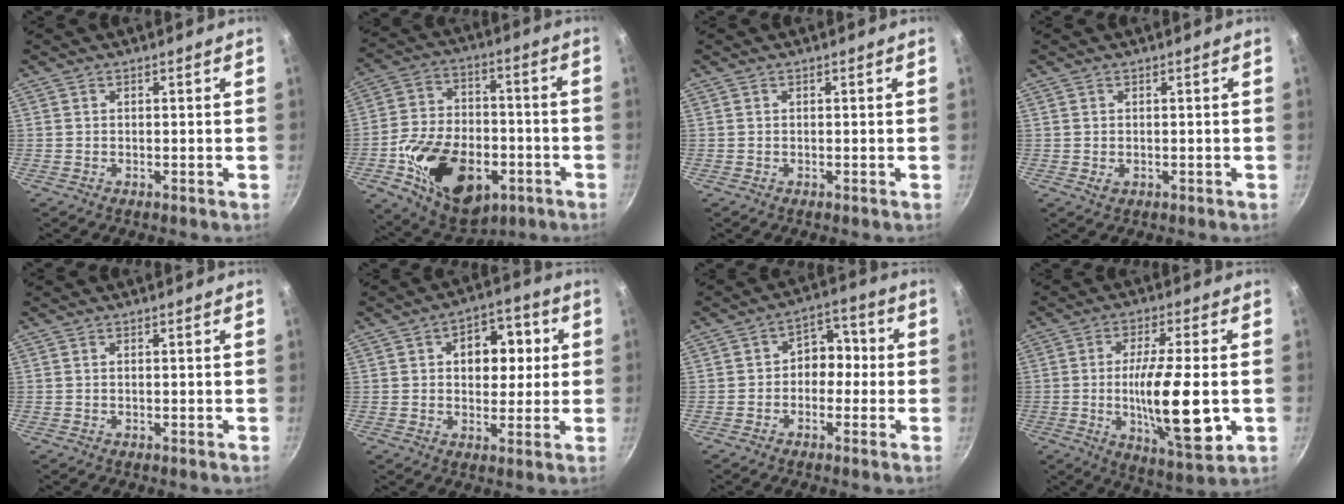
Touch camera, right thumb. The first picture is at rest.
{"total": 22.2, "force": [-7.6, 14.0, 15.5], "torque": [-0.236, 0.039, -0.113]}
{"total": 0.0}
{"total": 1.2, "force": [-0.2, 0.8, 0.9], "torque": [-0.013, -0.001, 0.001]}
{"total": 0.0}
{"total": 10.4, "force": [2.1, 7.3, 7.2], "torque": [-0.055, 0.006, 0.021]}
{"total": 6.8, "force": [-0.5, 5.3, 4.3], "torque": [-0.006, 0.027, -0.023]}
{"total": 16.9, "force": [-2.3, 4.5, 16.2], "torque": [-0.270, -0.005, -0.036]}